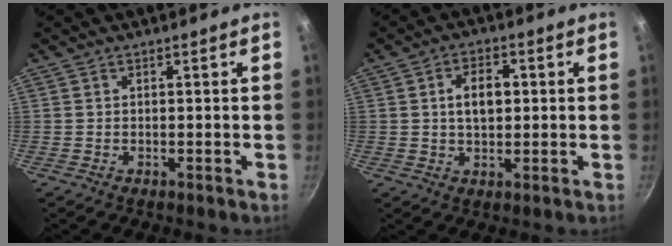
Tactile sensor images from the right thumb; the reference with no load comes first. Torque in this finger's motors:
{"motor_torque": [-0.24, 0.31, 0.42, 0.16, 0.18]}